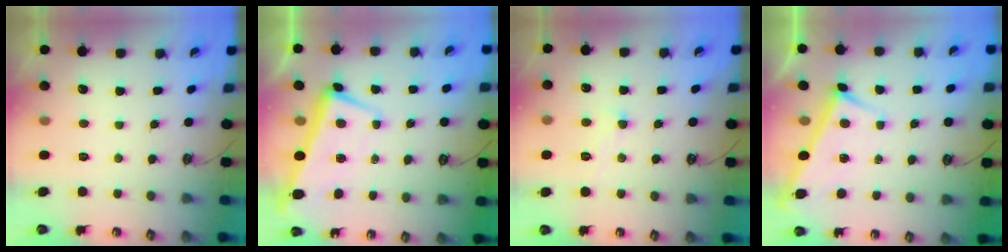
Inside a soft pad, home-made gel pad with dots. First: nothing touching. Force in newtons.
{"total": 2.1, "press": 2.0, "slide": 0.7}
{"total": 0.0}
{"total": 3.1, "press": 3.1, "slide": 0.3}